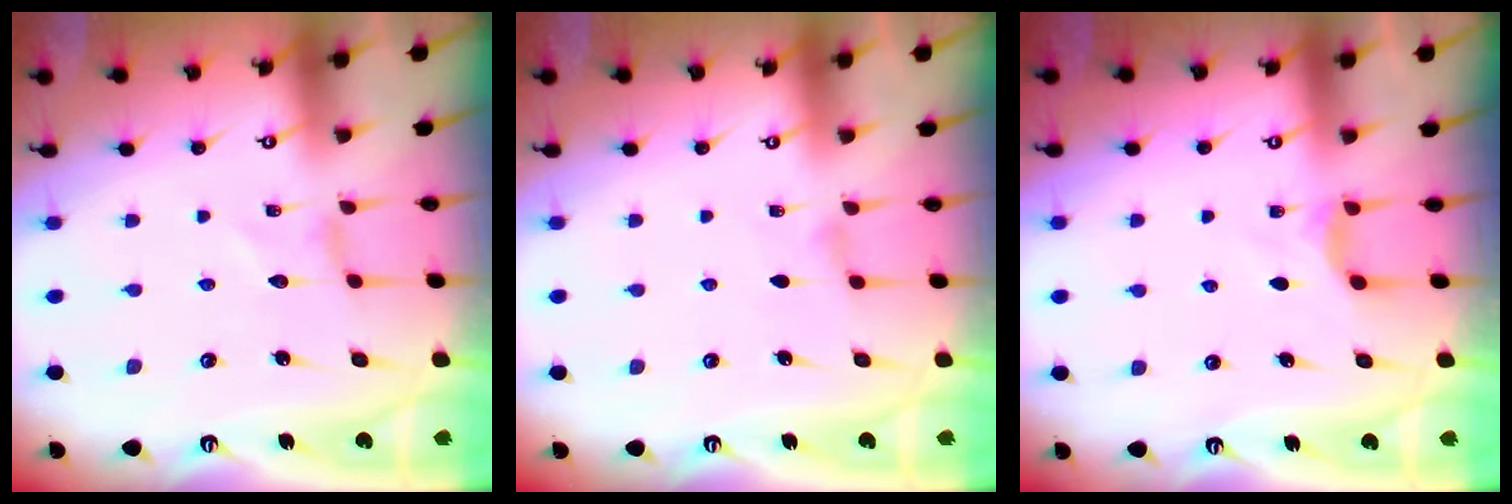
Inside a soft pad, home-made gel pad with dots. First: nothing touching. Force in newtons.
{"total": 1.5, "press": 1.5, "slide": 0.4}
{"total": 2.9, "press": 2.9, "slide": 0.4}